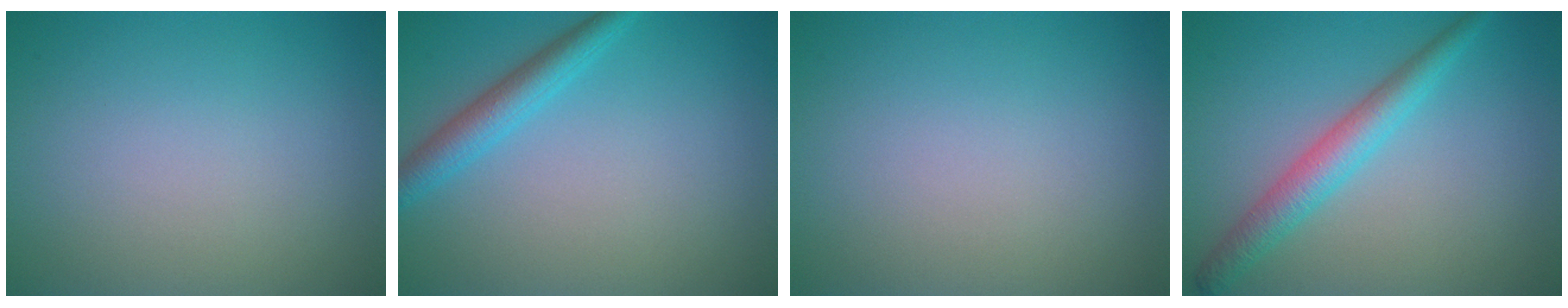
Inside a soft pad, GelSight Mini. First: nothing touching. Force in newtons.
{"total": 3.0, "press": 3.0, "slide": 0.0}
{"total": 0.0}
{"total": 3.6, "press": 3.6, "slide": 0.1}